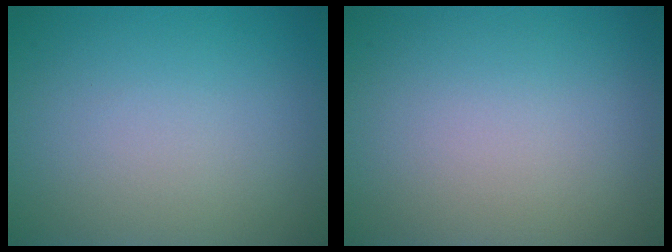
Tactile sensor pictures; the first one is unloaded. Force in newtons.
{"total": 0.0}